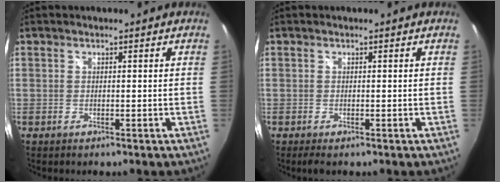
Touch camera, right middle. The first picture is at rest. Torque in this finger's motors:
{"motor_torque": [0.60, -0.41, 0.06, 0.03]}